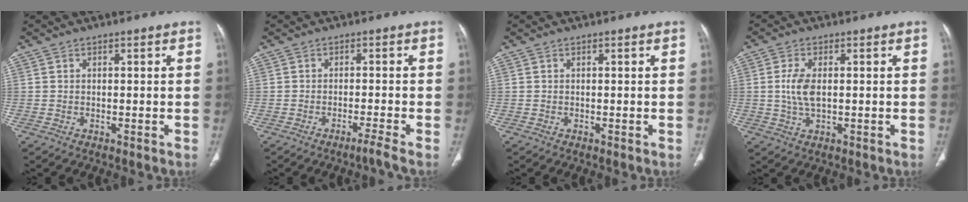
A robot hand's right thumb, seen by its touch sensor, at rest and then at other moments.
{"total": 2.0, "force": [-1.5, -0.9, 1.0], "torque": [-0.026, 0.008, -0.031]}
{"total": 0.0}
{"total": 5.1, "force": [0.3, 2.5, 4.4], "torque": [-0.101, 0.000, 0.007]}